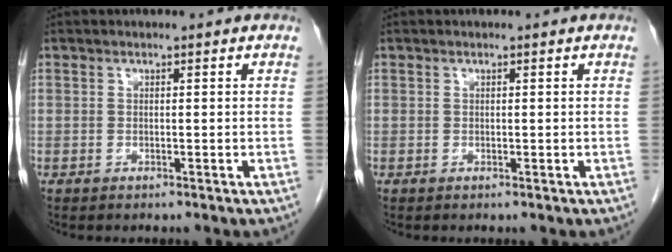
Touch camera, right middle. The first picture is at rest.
{"total": 0.0}